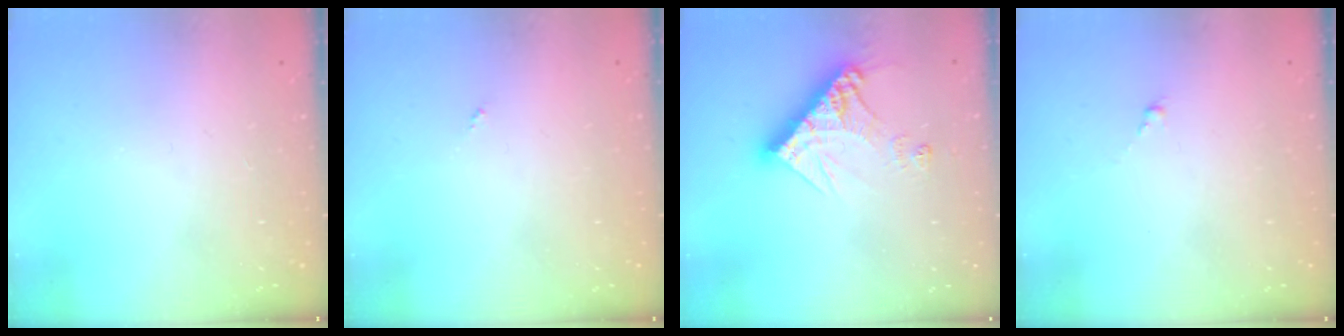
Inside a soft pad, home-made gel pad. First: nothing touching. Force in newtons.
{"total": 0.0}
{"total": 13.2, "press": 13.1, "slide": 1.5}
{"total": 0.0}